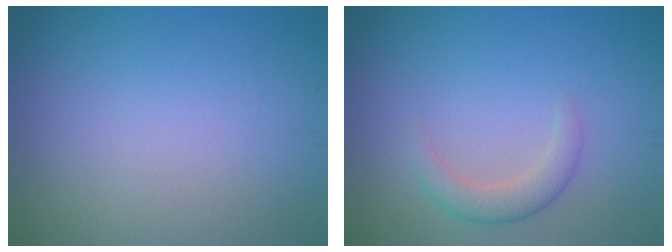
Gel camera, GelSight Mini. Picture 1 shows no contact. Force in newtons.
{"total": 2.3, "press": 2.3, "slide": 0.1}